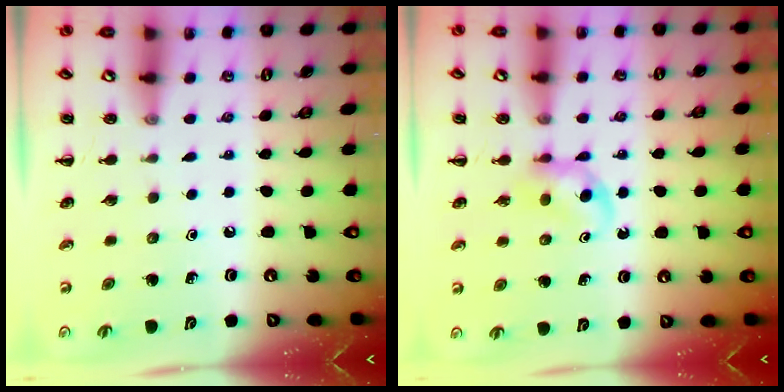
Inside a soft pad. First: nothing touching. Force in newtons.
{"total": 3.5, "press": 3.1, "slide": 1.6}